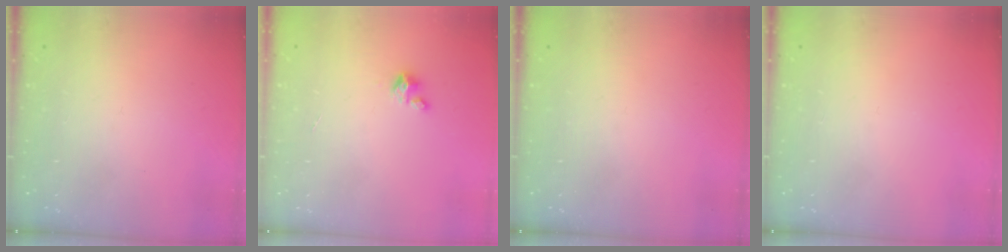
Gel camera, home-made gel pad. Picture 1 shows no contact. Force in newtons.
{"total": 3.2, "press": 3.2, "slide": 0.3}
{"total": 0.0}
{"total": 0.0}